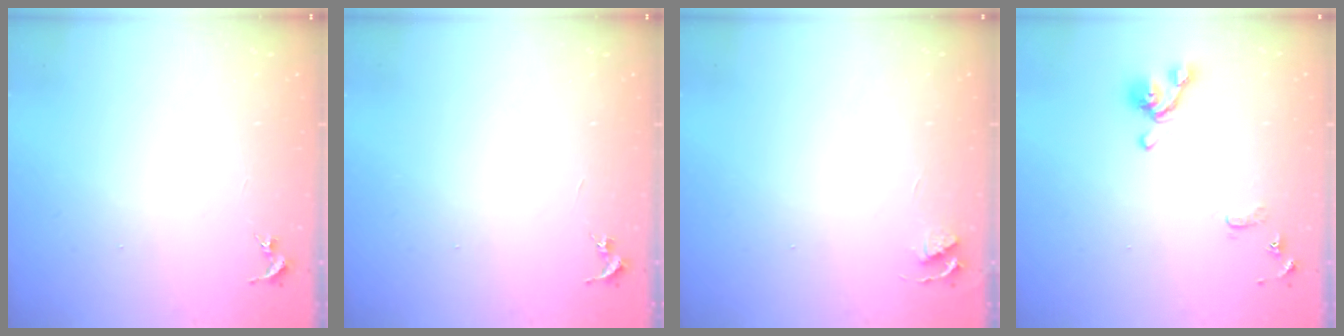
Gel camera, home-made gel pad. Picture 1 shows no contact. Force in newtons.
{"total": 0.0}
{"total": 3.5, "press": 3.4, "slide": 0.5}
{"total": 11.5, "press": 11.4, "slide": 1.6}